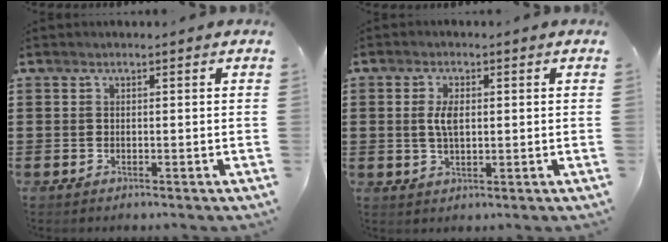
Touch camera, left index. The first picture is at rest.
{"total": 3.8, "force": [0.5, 1.8, 3.3], "torque": [-0.076, 0.006, 0.005]}